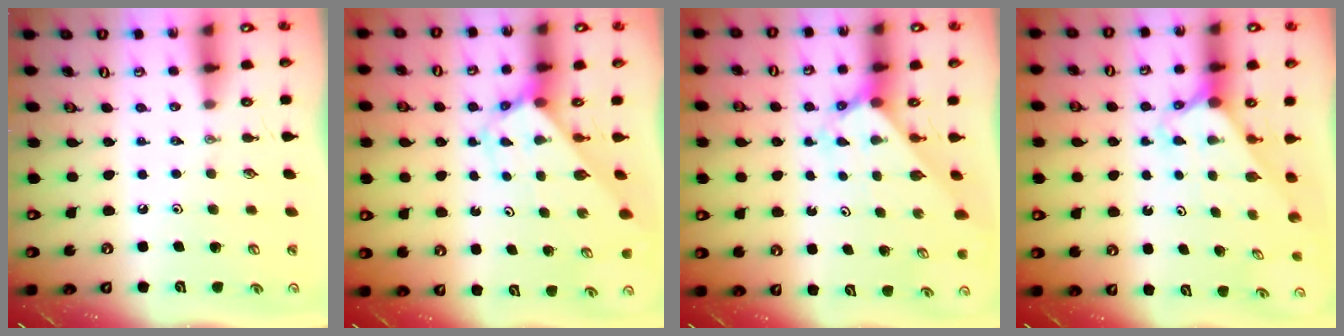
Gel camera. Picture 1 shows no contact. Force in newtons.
{"total": 2.8, "press": 2.8, "slide": 0.1}
{"total": 2.3, "press": 2.3, "slide": 0.2}
{"total": 2.4, "press": 2.4, "slide": 0.2}